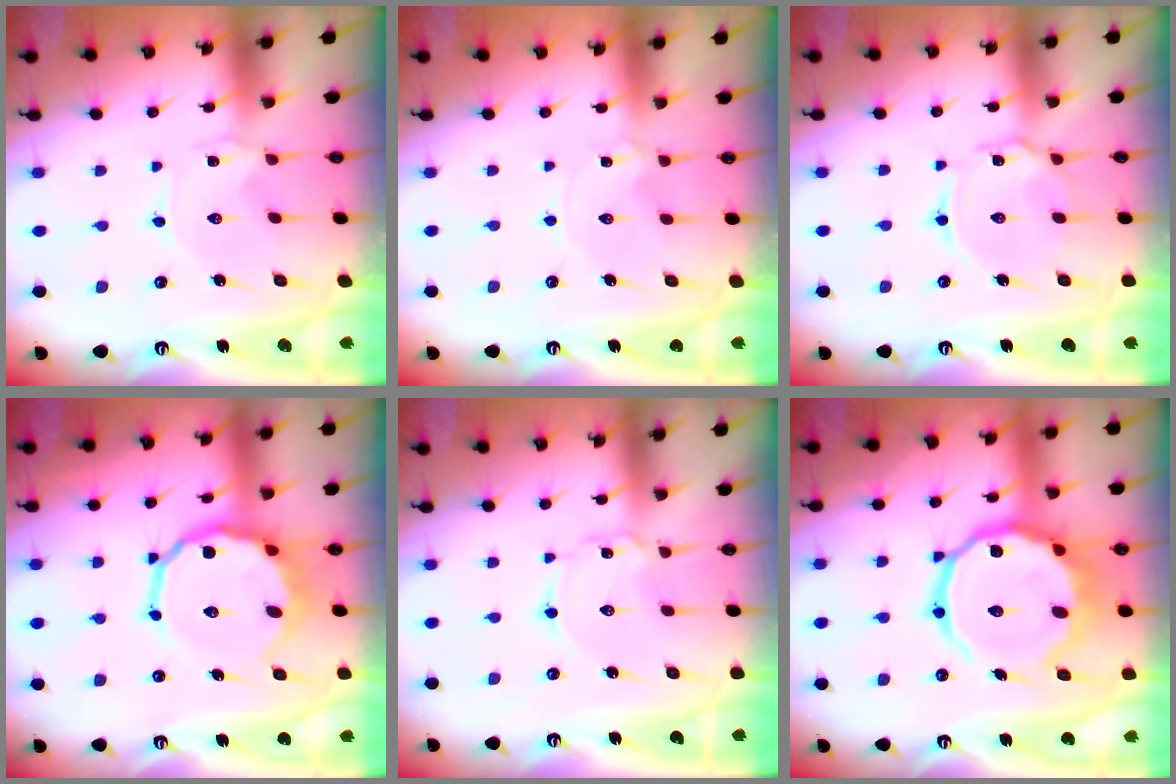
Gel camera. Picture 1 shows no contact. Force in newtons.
{"total": 0.7, "press": 0.6, "slide": 0.3}
{"total": 6.4, "press": 6.4, "slide": 0.3}
{"total": 12.4, "press": 11.9, "slide": 3.5}
{"total": 2.0, "press": 2.0, "slide": 0.2}
{"total": 19.9, "press": 19.8, "slide": 2.0}